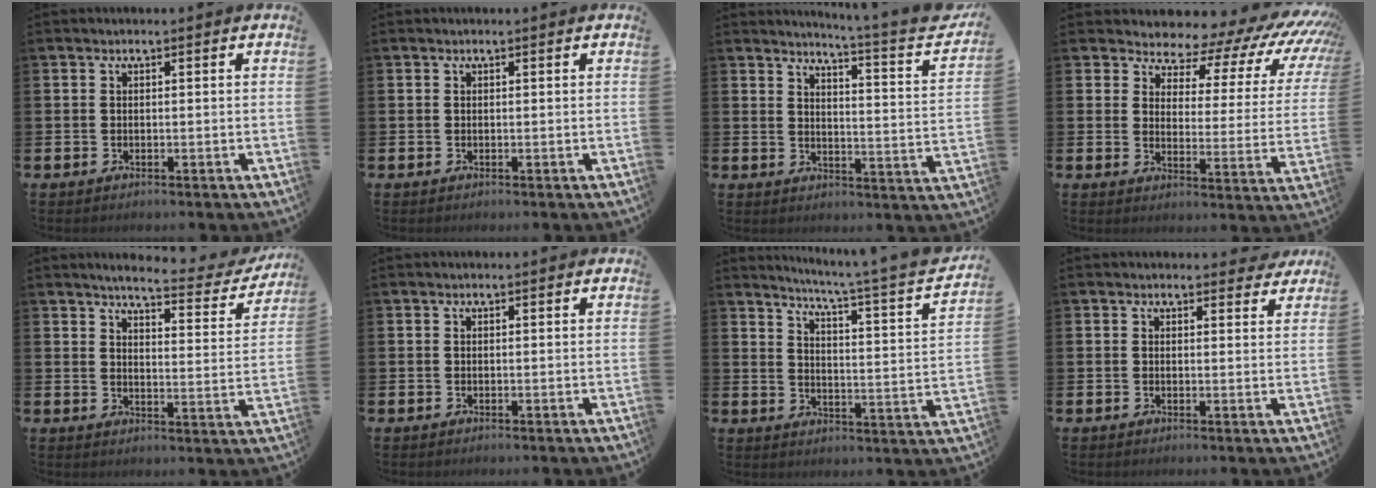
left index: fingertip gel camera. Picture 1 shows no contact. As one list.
[{"total": 0.0}, {"total": 4.9, "force": [4.2, -0.7, 2.4], "torque": [-0.042, -0.050, 0.058]}, {"total": 5.6, "force": [4.6, 2.9, 1.5], "torque": [-0.033, -0.055, 0.067]}, {"total": 4.7, "force": [4.4, 0.5, 1.7], "torque": [-0.039, -0.032, 0.068]}, {"total": 0.0}, {"total": 4.5, "force": [3.6, -0.8, 2.6], "torque": [-0.054, -0.048, 0.046]}, {"total": 2.1, "force": [1.9, 0.7, 0.2], "torque": [0.009, -0.010, 0.032]}]